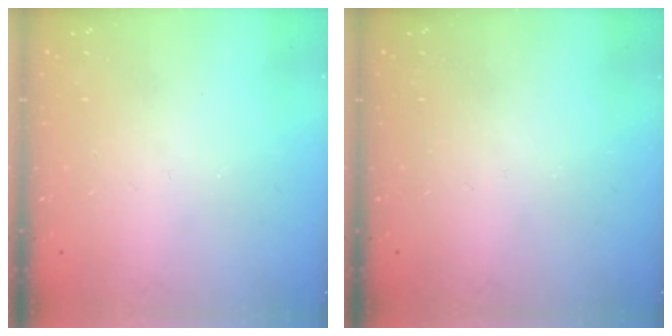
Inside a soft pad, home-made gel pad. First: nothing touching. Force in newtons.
{"total": 0.0}